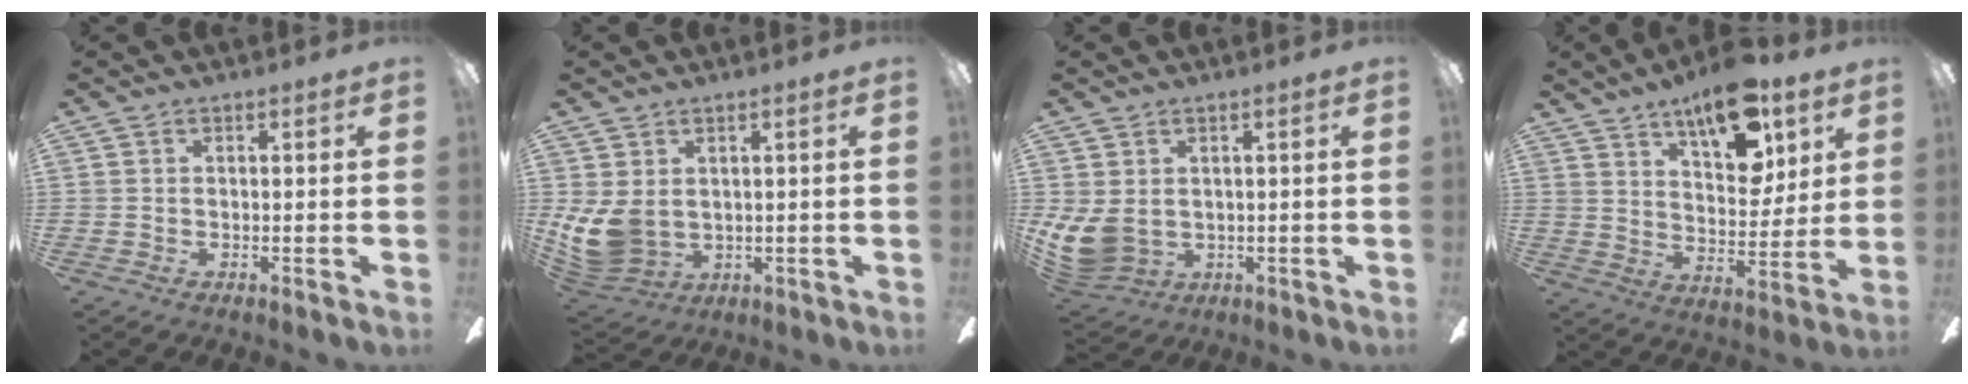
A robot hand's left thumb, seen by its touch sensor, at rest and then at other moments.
{"total": 9.5, "force": [1.0, 7.2, 6.2], "torque": [-0.148, -0.011, 0.022]}
{"total": 7.8, "force": [1.1, 5.8, 5.1], "torque": [-0.117, -0.015, 0.026]}
{"total": 16.6, "force": [11.0, 7.3, 10.0], "torque": [-0.147, -0.054, 0.188]}